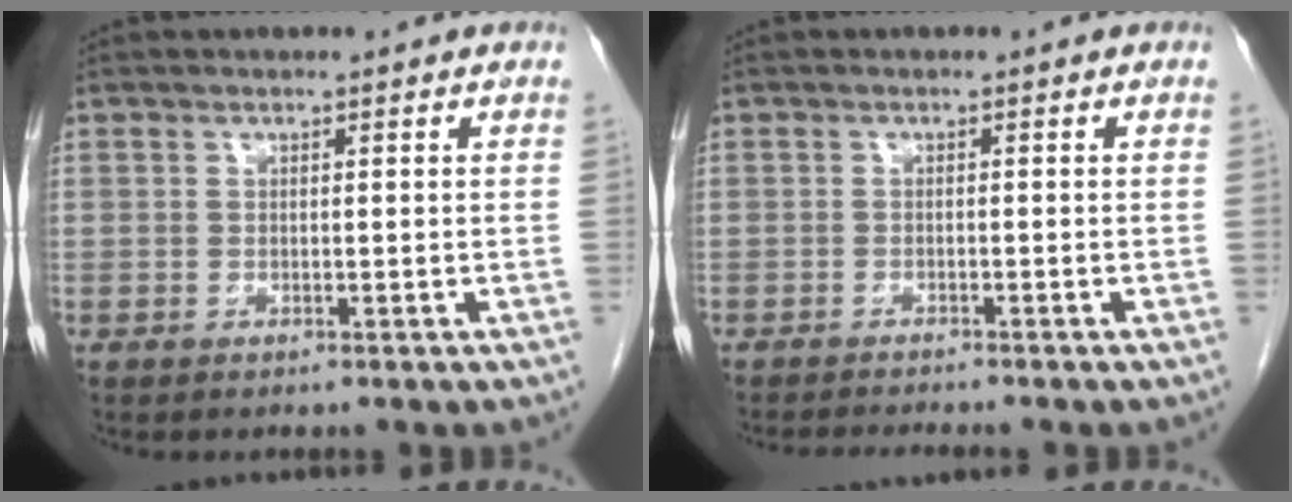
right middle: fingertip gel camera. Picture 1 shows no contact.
{"total": 3.9, "force": [-3.7, -0.4, 1.4], "torque": [-0.018, -0.013, -0.055]}